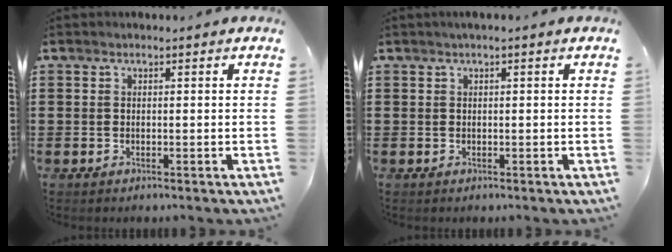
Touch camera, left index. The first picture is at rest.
{"total": 0.6, "force": [0.1, 0.0, 0.6], "torque": [-0.009, -0.003, 0.002]}